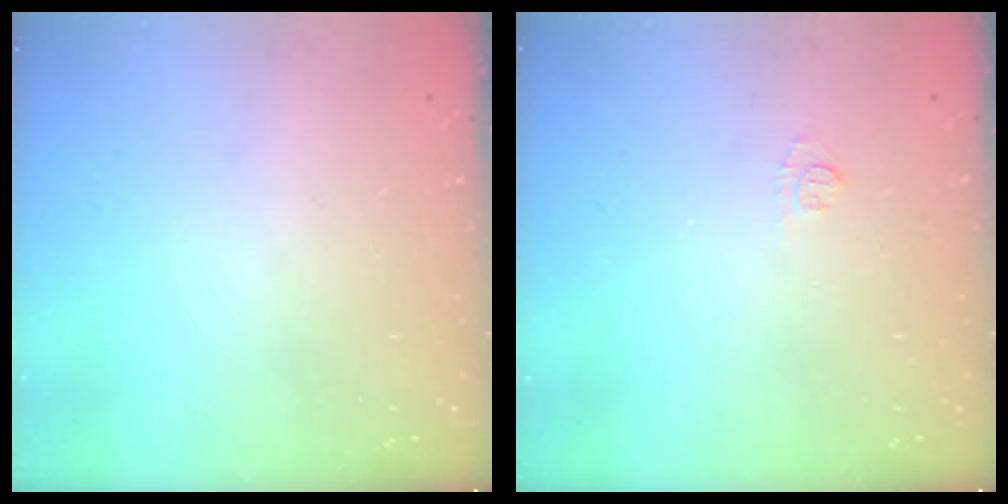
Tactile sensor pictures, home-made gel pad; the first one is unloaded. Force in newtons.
{"total": 4.0, "press": 4.0, "slide": 0.5}